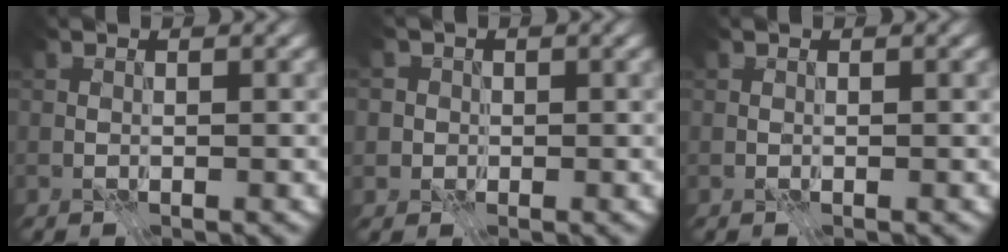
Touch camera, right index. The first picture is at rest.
{"total": 2.1, "force": [0.3, 2.1, 0.3], "torque": [0.010, 0.007, -0.005]}
{"total": 0.0}